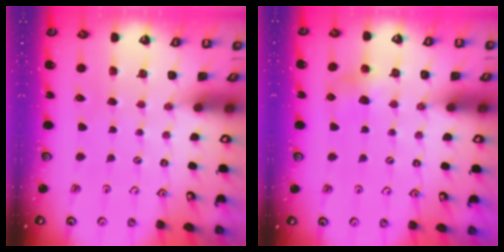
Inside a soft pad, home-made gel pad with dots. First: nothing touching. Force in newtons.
{"total": 6.1, "press": 6.1, "slide": 1.0}